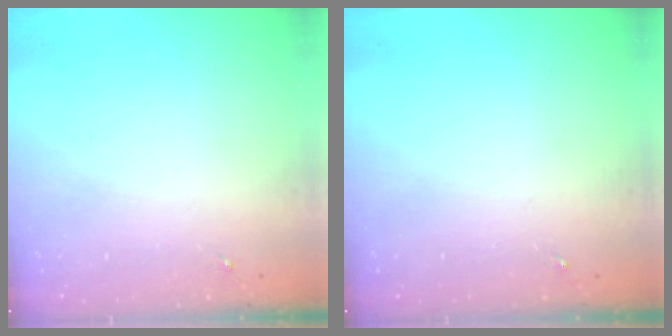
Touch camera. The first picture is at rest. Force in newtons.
{"total": 0.0}